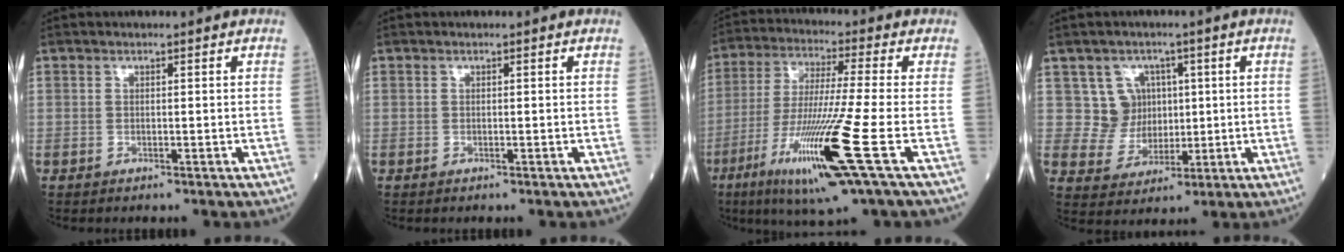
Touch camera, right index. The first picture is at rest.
{"total": 0.0}
{"total": 15.9, "force": [-6.2, -1.3, 14.5], "torque": [-0.300, -0.040, -0.116]}
{"total": 5.9, "force": [1.7, 5.7, 0.4], "torque": [-0.003, 0.013, 0.038]}